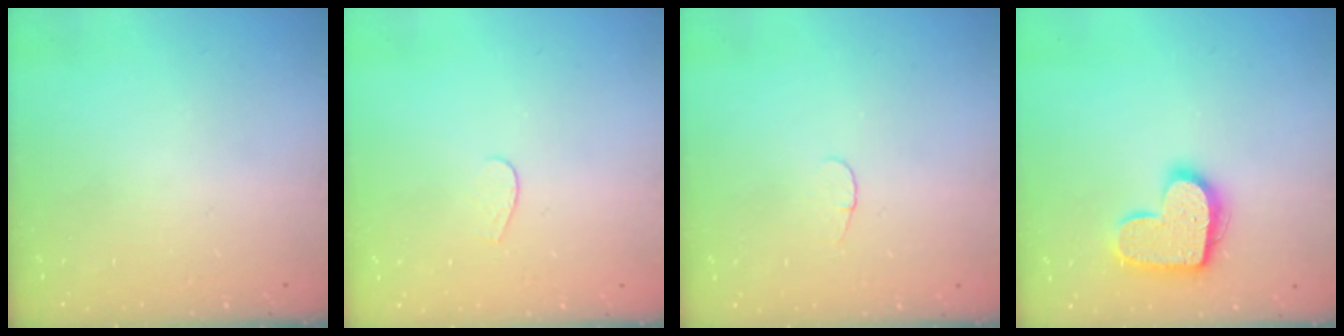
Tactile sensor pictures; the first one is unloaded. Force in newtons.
{"total": 3.5, "press": 3.5, "slide": 0.3}
{"total": 3.4, "press": 3.3, "slide": 0.4}
{"total": 15.0, "press": 15.0, "slide": 0.7}